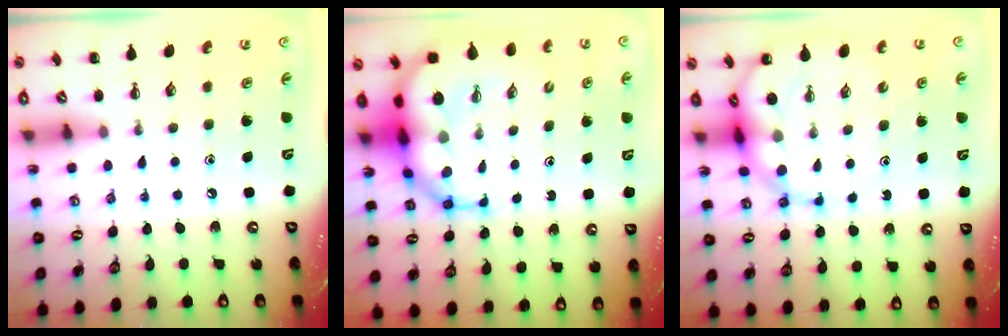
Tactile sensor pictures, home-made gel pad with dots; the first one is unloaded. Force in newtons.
{"total": 12.0, "press": 11.4, "slide": 3.6}
{"total": 9.4, "press": 9.0, "slide": 2.7}